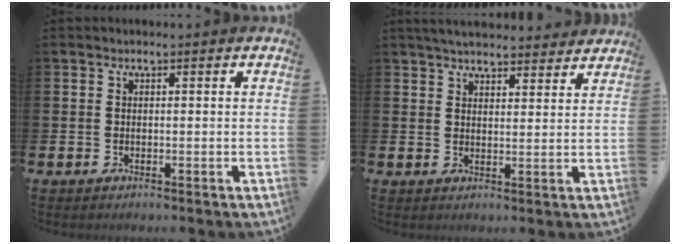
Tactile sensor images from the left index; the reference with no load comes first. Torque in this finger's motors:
{"motor_torque": [1.02, -1.11, 0.70, 0.12]}